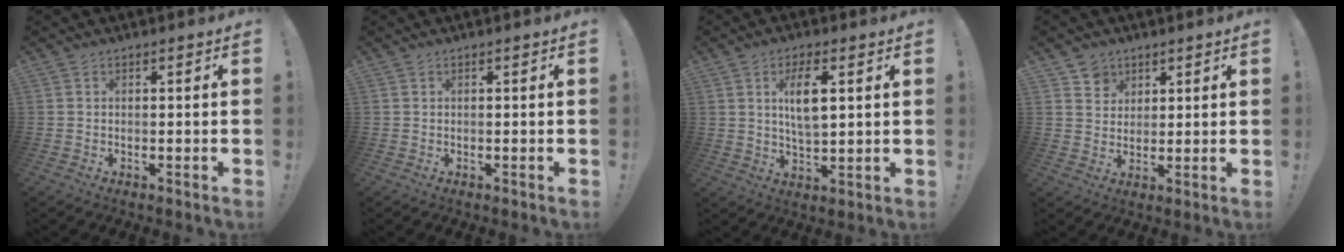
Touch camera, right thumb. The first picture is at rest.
{"total": 0.0}
{"total": 8.6, "force": [2.7, 3.6, 7.4], "torque": [-0.120, -0.007, 0.041]}
{"total": 5.4, "force": [3.3, 4.2, 0.3], "torque": [-0.001, -0.023, 0.062]}